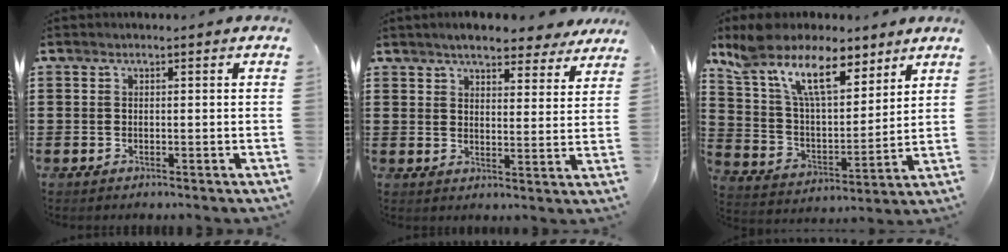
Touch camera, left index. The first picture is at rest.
{"total": 5.6, "force": [5.2, 0.9, 2.0], "torque": [-0.049, -0.018, 0.093]}
{"total": 12.7, "force": [8.8, 4.8, 7.9], "torque": [-0.179, -0.023, 0.161]}